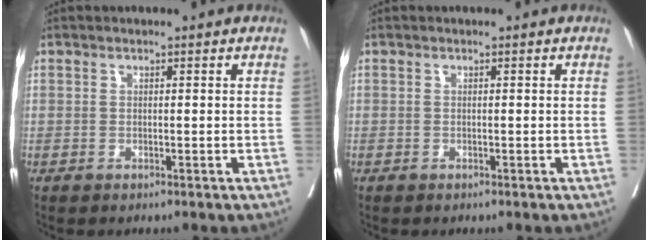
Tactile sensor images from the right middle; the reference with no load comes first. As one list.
[{"total": 0.0}]